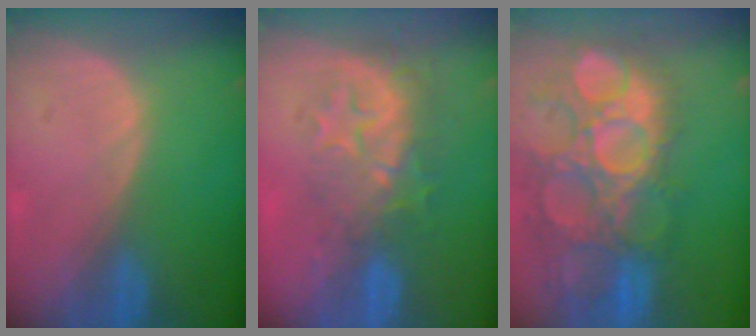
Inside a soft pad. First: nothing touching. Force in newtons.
{"total": 9.2, "press": 8.1, "slide": 4.5}
{"total": 14.8, "press": 12.7, "slide": 7.6}